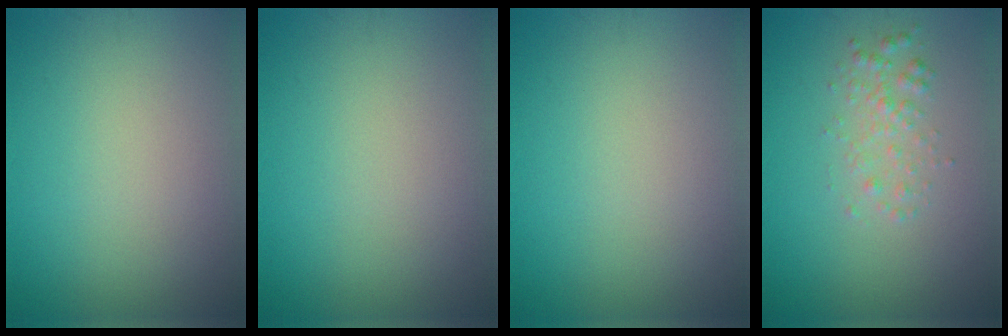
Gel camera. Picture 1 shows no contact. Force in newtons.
{"total": 0.0}
{"total": 0.0}
{"total": 1.7, "press": 1.7, "slide": 0.0}